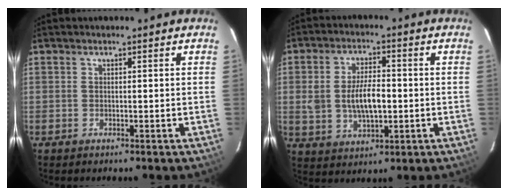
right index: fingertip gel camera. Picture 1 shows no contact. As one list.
[{"total": 9.2, "force": [-0.6, 4.5, 8.0], "torque": [-0.158, 0.003, -0.003]}]